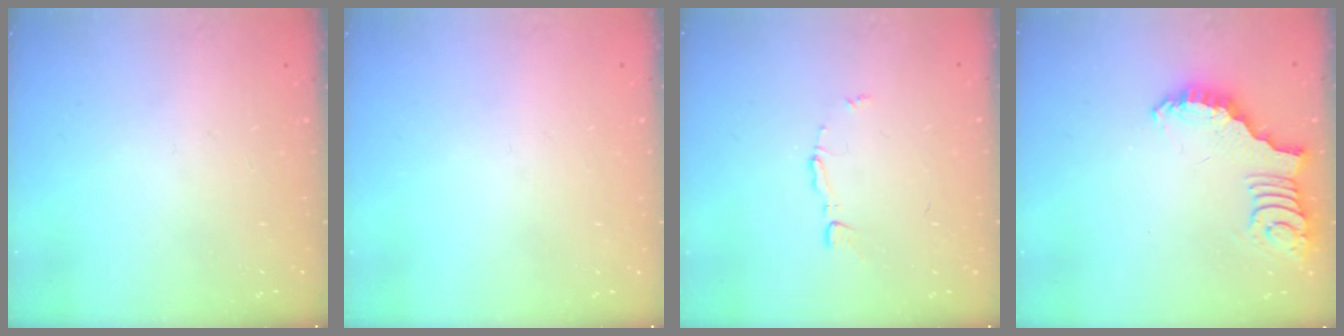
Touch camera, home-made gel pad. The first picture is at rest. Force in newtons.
{"total": 0.0}
{"total": 4.5, "press": 4.5, "slide": 0.3}
{"total": 2.6, "press": 2.5, "slide": 0.5}